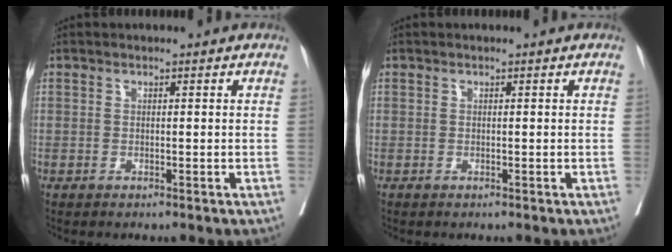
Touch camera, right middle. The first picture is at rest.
{"total": 0.0}